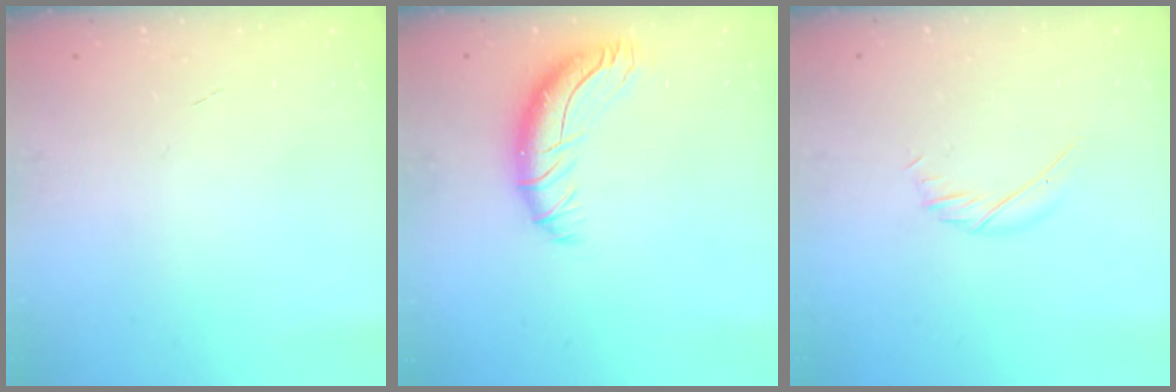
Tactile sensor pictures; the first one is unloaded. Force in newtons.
{"total": 12.4, "press": 12.1, "slide": 2.6}
{"total": 5.4, "press": 5.3, "slide": 0.6}